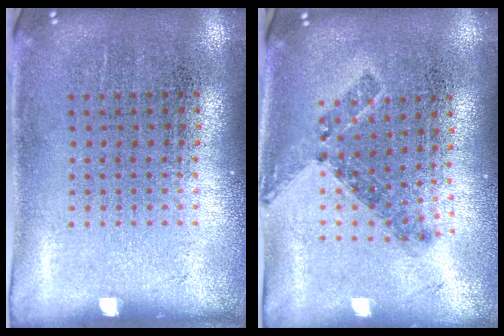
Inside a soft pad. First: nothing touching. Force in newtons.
{"total": 0.7, "press": 0.6, "slide": 0.3}